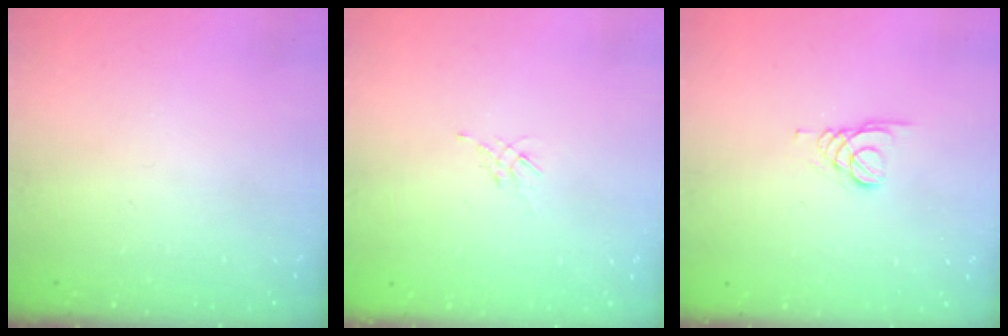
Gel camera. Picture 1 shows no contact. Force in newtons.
{"total": 2.1, "press": 2.0, "slide": 0.5}
{"total": 1.4, "press": 1.4, "slide": 0.2}